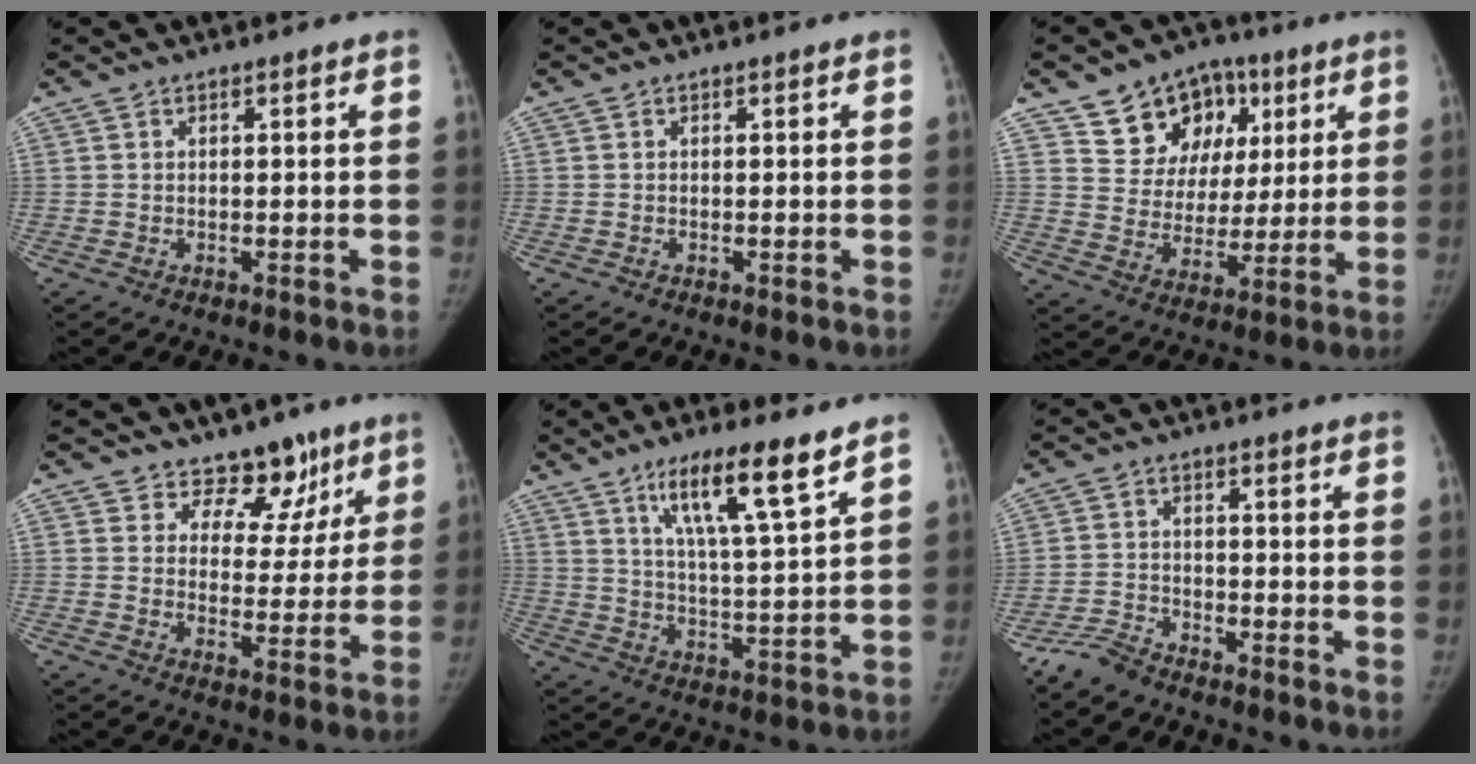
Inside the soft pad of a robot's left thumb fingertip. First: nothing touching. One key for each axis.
{"total": 0.0}
{"total": 15.2, "fx": 7.4, "fy": 11.7, "fz": 6.1, "tx": -0.051, "ty": -0.008, "tz": 0.125}
{"total": 10.0, "fx": 7.2, "fy": 6.5, "fz": 2.2, "tx": 0.025, "ty": -0.037, "tz": 0.099}
{"total": 12.0, "fx": 7.5, "fy": 1.5, "fz": 9.2, "tx": -0.149, "ty": -0.038, "tz": 0.127}
{"total": 4.5, "fx": -4.1, "fy": 1.6, "fz": 1.0, "tx": -0.024, "ty": 0.009, "tz": -0.084}